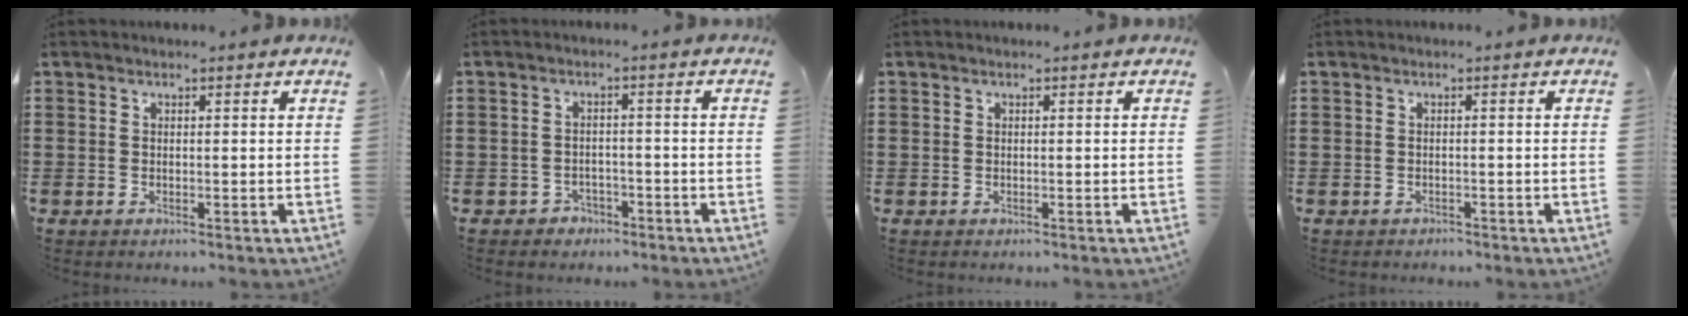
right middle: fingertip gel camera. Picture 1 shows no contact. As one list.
[{"total": 2.0, "force": [-1.7, 1.0, 0.0], "torque": [-0.010, -0.002, -0.039]}, {"total": 0.0}, {"total": 0.6, "force": [-0.6, 0.1, -0.1], "torque": [-0.001, -0.001, -0.012]}]